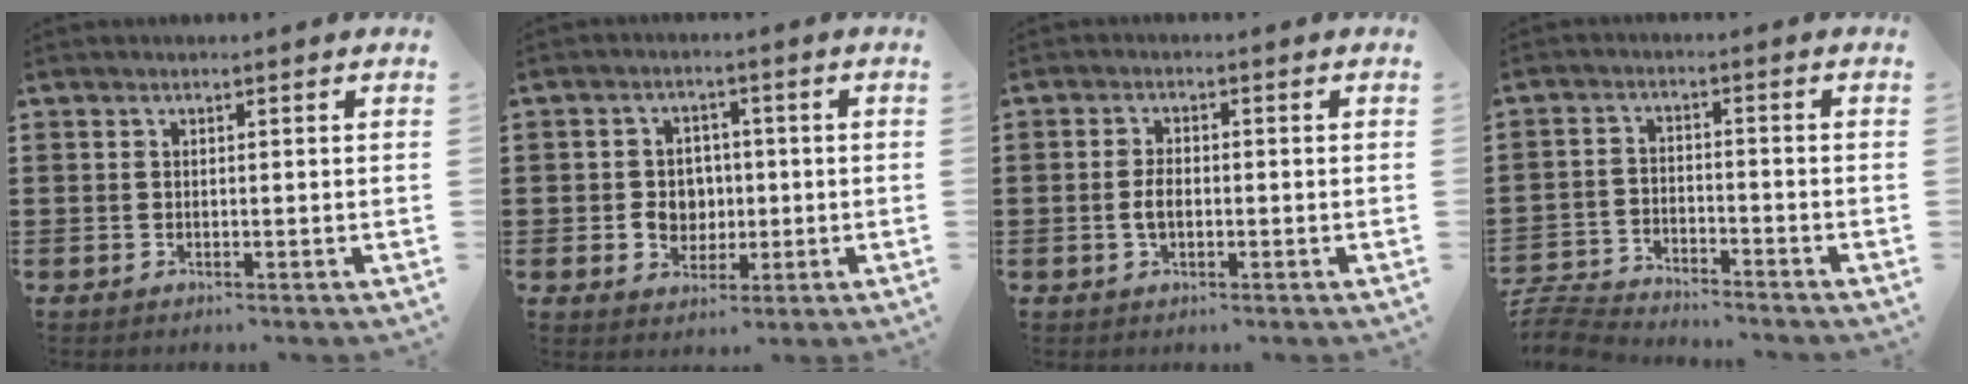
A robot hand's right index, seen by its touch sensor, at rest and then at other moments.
{"total": 4.7, "force": [-0.2, 4.2, 1.9], "torque": [-0.034, 0.004, -0.010]}
{"total": 2.7, "force": [-0.4, 1.5, 2.3], "torque": [-0.051, 0.000, -0.010]}
{"total": 5.3, "force": [-5.3, 0.7, 0.5], "torque": [-0.027, 0.003, -0.112]}